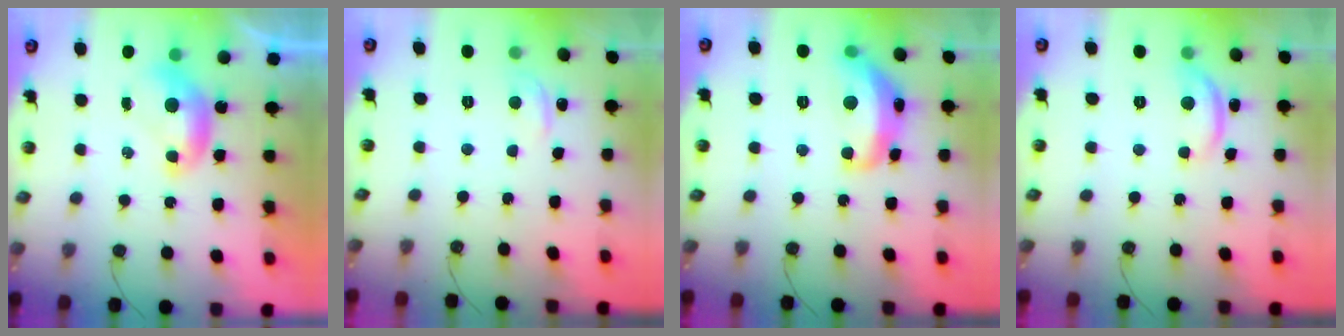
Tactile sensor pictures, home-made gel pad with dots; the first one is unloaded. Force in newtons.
{"total": 0.8, "press": 0.4, "slide": 0.7}
{"total": 8.4, "press": 8.4, "slide": 0.8}
{"total": 5.1, "press": 5.1, "slide": 0.5}